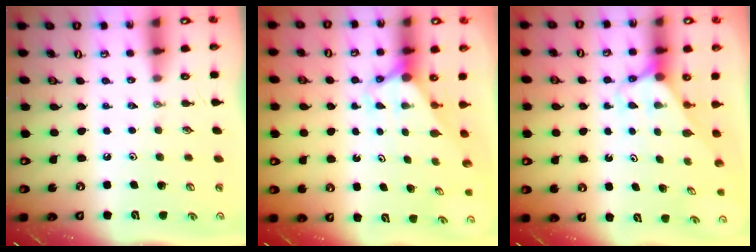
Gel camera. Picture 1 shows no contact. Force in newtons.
{"total": 2.9, "press": 2.9, "slide": 0.0}
{"total": 2.7, "press": 2.7, "slide": 0.2}